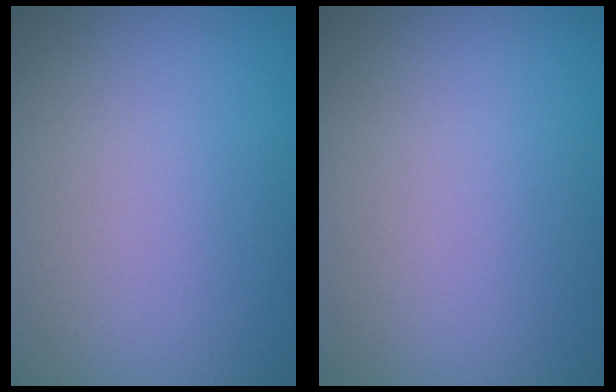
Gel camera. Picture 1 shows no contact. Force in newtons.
{"total": 0.0}